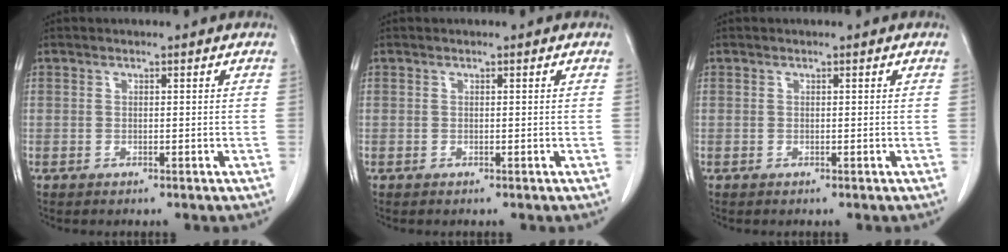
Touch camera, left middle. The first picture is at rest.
{"total": 0.0}
{"total": 0.0}